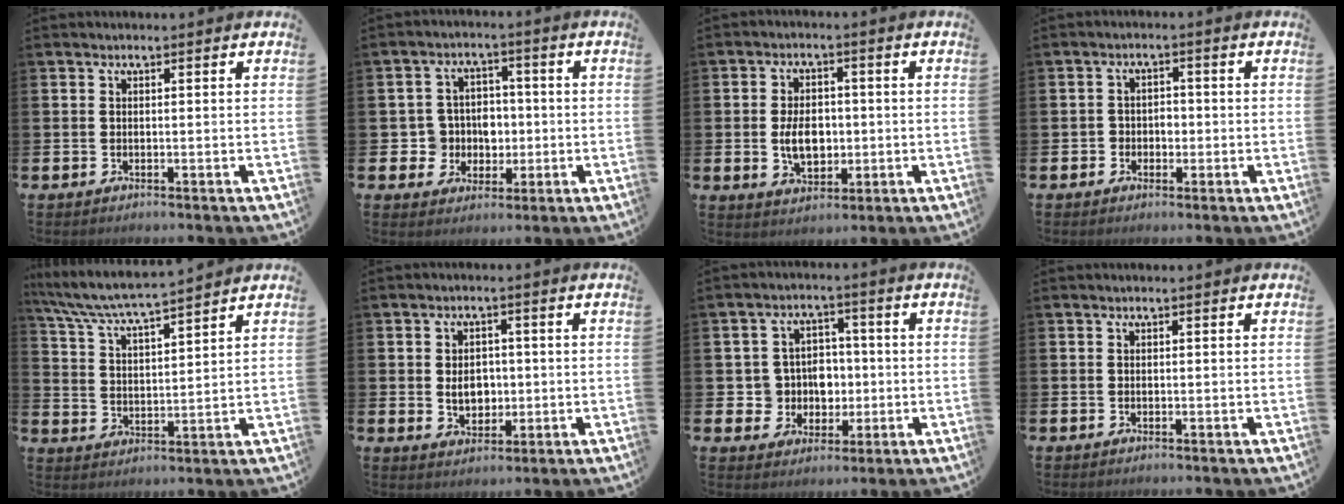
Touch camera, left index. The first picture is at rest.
{"total": 5.3, "force": [-0.3, 5.2, 1.0], "torque": [-0.034, 0.008, -0.011]}
{"total": 5.5, "force": [-0.4, 3.7, 4.1], "torque": [-0.062, 0.005, -0.012]}
{"total": 2.1, "force": [-0.7, 1.9, 0.6], "torque": [-0.013, 0.007, -0.020]}
{"total": 6.4, "force": [6.2, 0.1, 1.7], "torque": [-0.057, -0.041, 0.107]}
{"total": 4.0, "force": [-0.1, 3.2, 2.4], "torque": [-0.028, 0.001, -0.012]}
{"total": 5.6, "force": [0.0, 5.4, 1.3], "torque": [-0.039, 0.009, -0.005]}
{"total": 0.0}